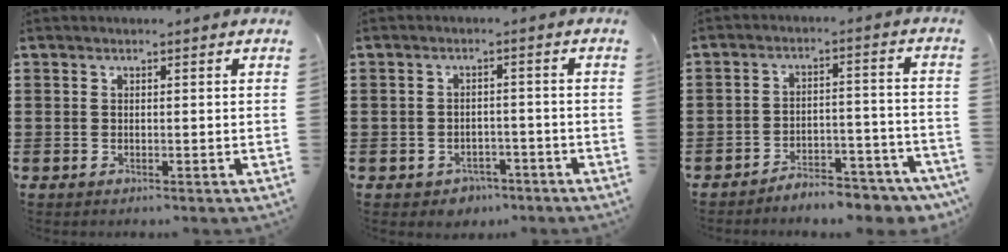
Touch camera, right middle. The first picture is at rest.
{"total": 2.2, "force": [-1.9, 1.1, 0.0], "torque": [-0.008, 0.002, -0.042]}
{"total": 5.1, "force": [-5.0, 0.3, 0.6], "torque": [-0.012, 0.008, -0.103]}